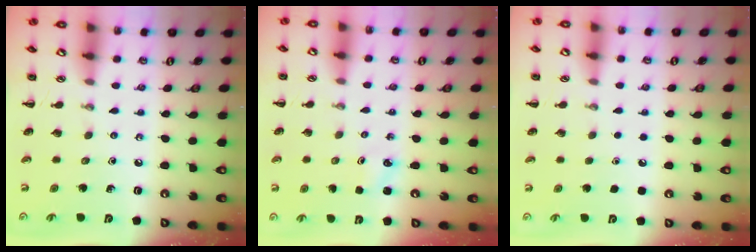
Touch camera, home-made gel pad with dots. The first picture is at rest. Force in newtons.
{"total": 1.4, "press": 1.4, "slide": 0.4}
{"total": 1.8, "press": 1.7, "slide": 0.1}